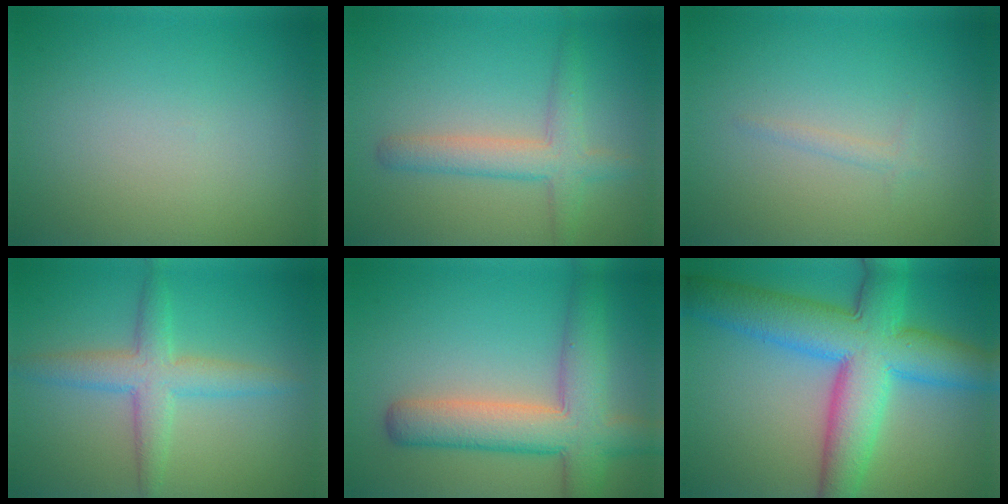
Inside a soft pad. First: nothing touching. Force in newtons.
{"total": 3.5, "press": 3.5, "slide": 0.2}
{"total": 1.0, "press": 1.0, "slide": 0.1}
{"total": 4.9, "press": 4.9, "slide": 0.0}
{"total": 7.3, "press": 7.3, "slide": 0.4}
{"total": 10.7, "press": 10.7, "slide": 0.3}